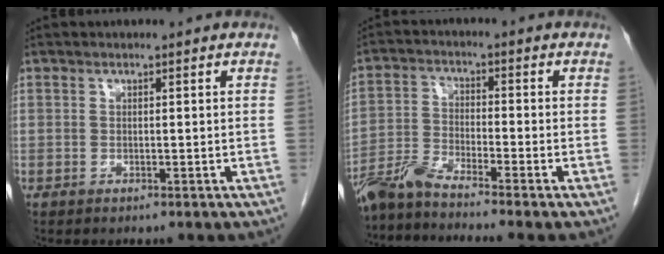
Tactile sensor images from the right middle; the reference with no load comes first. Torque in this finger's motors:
{"motor_torque": [0.78, -0.78, 0.09, 0.02]}